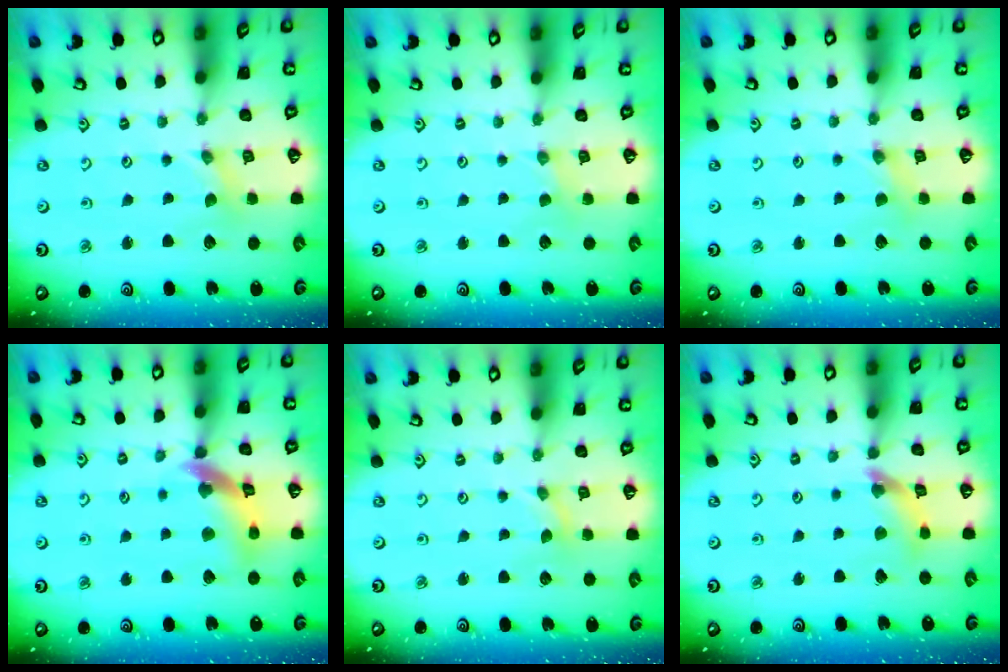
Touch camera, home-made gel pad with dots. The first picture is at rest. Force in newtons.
{"total": 0.5, "press": 0.5, "slide": 0.1}
{"total": 2.9, "press": 2.9, "slide": 0.6}
{"total": 11.3, "press": 11.2, "slide": 1.4}
{"total": 0.0}
{"total": 7.2, "press": 7.2, "slide": 0.7}